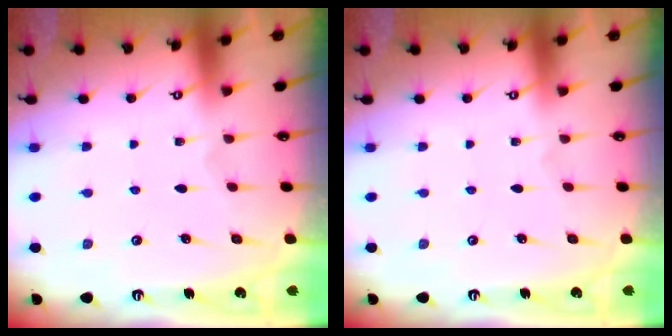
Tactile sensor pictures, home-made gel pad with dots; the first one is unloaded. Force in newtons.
{"total": 0.0}